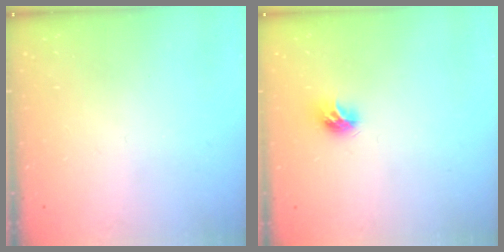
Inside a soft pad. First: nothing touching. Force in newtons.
{"total": 7.5, "press": 7.5, "slide": 0.1}